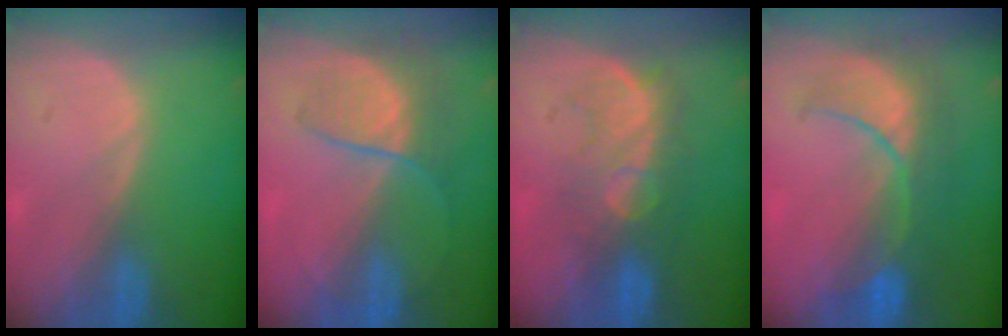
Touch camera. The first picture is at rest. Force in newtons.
{"total": 6.7, "press": 6.1, "slide": 2.7}
{"total": 8.1, "press": 7.9, "slide": 1.7}
{"total": 8.3, "press": 8.3, "slide": 1.0}